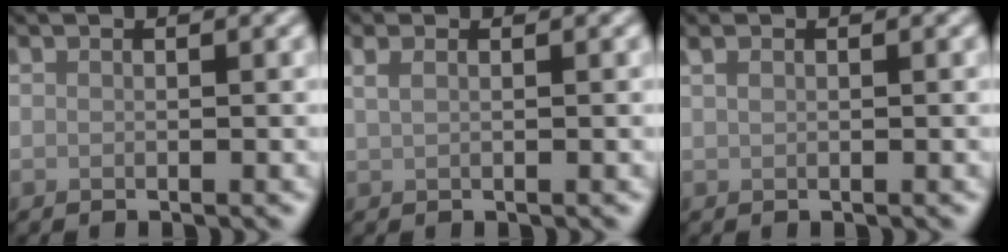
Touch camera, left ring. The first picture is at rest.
{"total": 1.4, "force": [0.7, 0.6, 1.0], "torque": [-0.019, -0.002, 0.011]}
{"total": 0.7, "force": [0.4, 0.3, 0.5], "torque": [-0.012, 0.003, 0.010]}